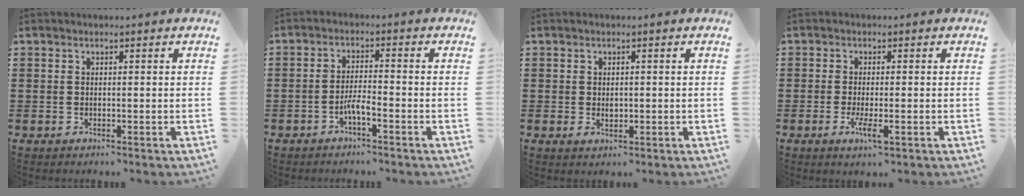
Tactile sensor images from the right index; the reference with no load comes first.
{"total": 3.1, "force": [-1.8, 0.5, 2.5], "torque": [-0.052, 0.002, -0.034]}
{"total": 1.3, "force": [0.0, 0.8, 1.0], "torque": [-0.020, 0.004, 0.000]}
{"total": 3.4, "force": [-1.4, 0.6, 3.0], "torque": [-0.064, -0.012, -0.026]}